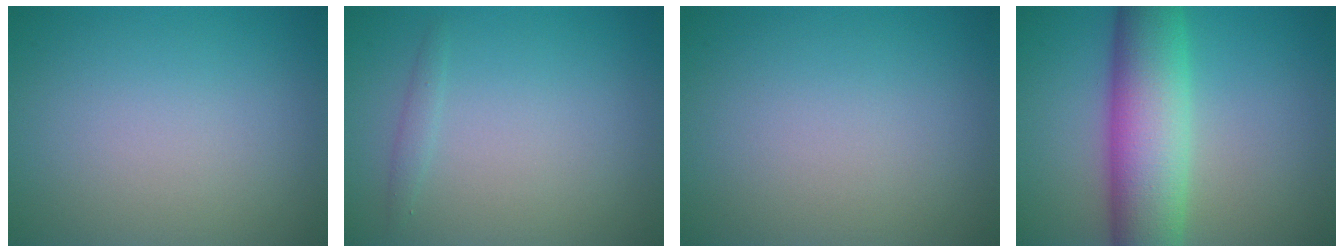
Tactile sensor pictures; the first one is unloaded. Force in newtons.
{"total": 0.8, "press": 0.8, "slide": 0.0}
{"total": 0.0}
{"total": 9.4, "press": 9.4, "slide": 0.3}